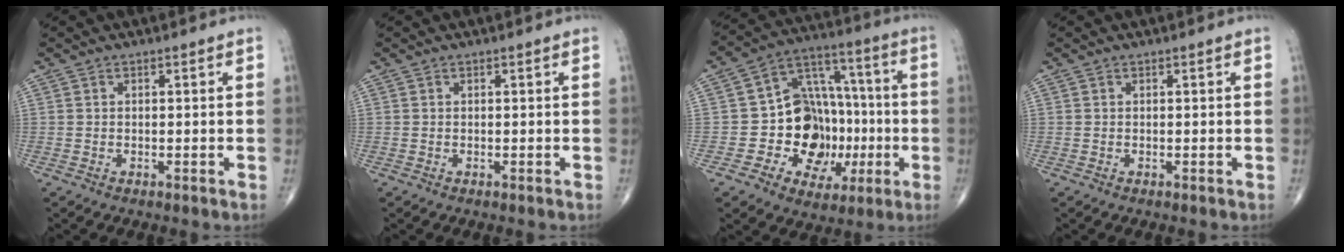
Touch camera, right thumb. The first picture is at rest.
{"total": 0.0}
{"total": 17.9, "force": [-3.1, 13.7, 11.2], "torque": [-0.110, 0.040, -0.043]}
{"total": 0.0}